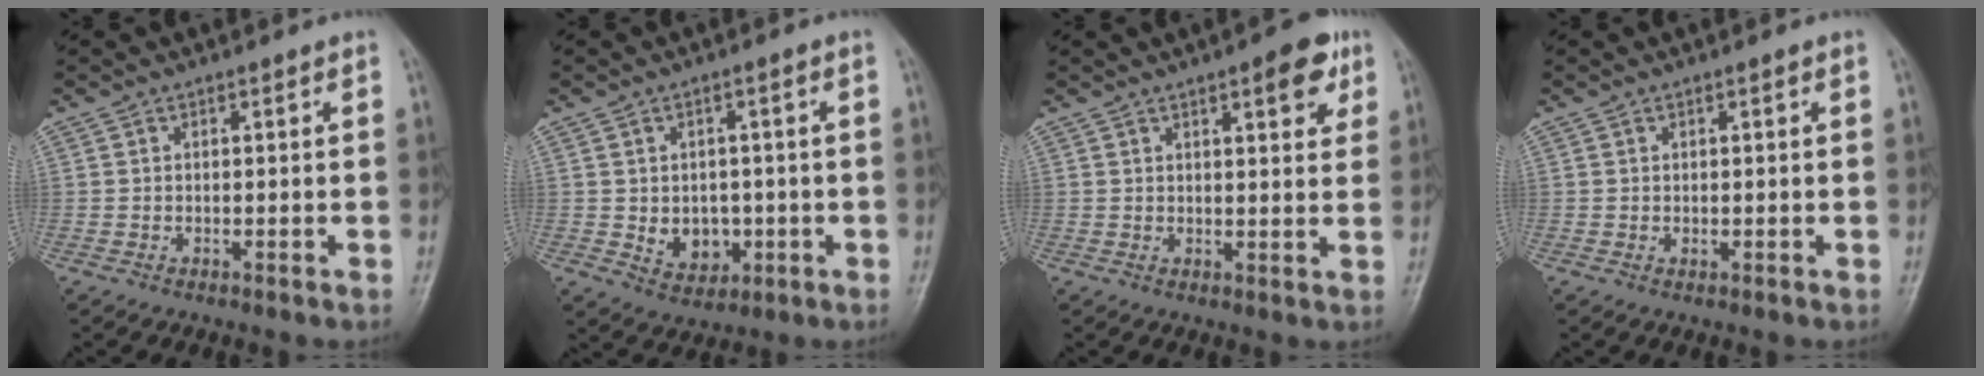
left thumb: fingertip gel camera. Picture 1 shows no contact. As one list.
[{"total": 6.3, "force": [-0.9, 5.0, 3.7], "torque": [-0.029, 0.003, 0.001]}, {"total": 6.9, "force": [3.6, 2.3, 5.4], "torque": [-0.051, -0.012, 0.040]}, {"total": 0.9, "force": [0.2, 0.4, 0.8], "torque": [-0.011, 0.001, 0.007]}]